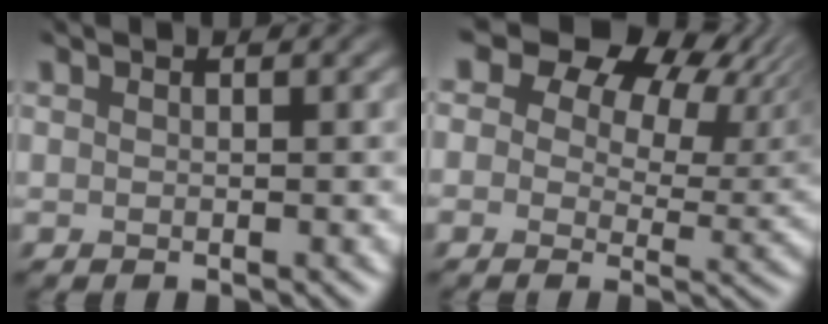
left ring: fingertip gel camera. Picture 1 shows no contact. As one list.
[{"total": 11.1, "force": [6.2, 6.8, 6.3], "torque": [-0.098, -0.001, 0.085]}]